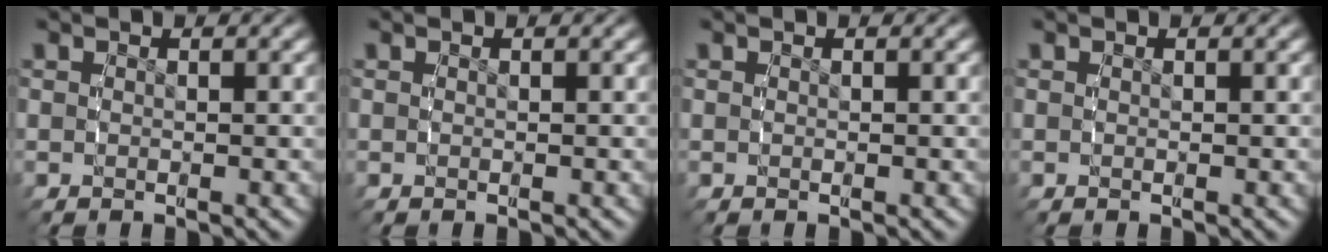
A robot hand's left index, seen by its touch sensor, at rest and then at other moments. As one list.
[{"total": 0.0}, {"total": 0.0}, {"total": 0.0}]